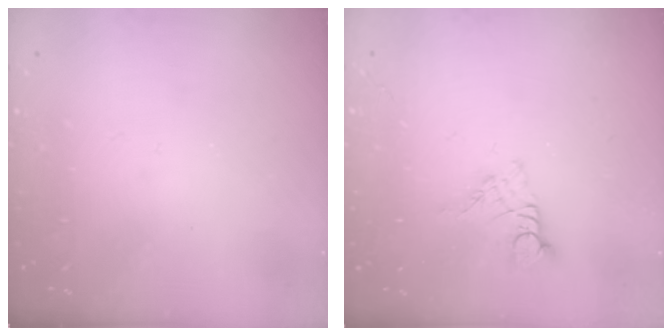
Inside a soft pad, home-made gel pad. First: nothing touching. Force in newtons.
{"total": 2.8, "press": 2.7, "slide": 0.3}